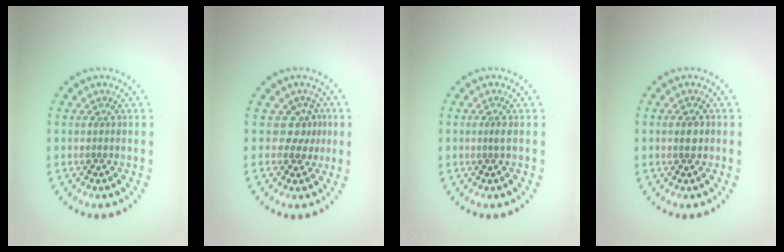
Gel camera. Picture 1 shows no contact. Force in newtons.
{"total": 2.1, "press": 1.4, "slide": 1.6}
{"total": 0.9, "press": 0.5, "slide": 0.7}
{"total": 1.5, "press": 1.5, "slide": 0.3}